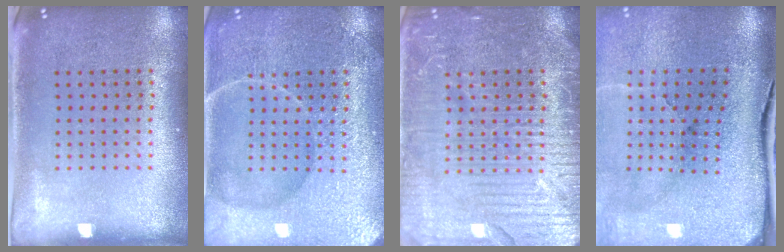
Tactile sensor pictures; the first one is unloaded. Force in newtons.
{"total": 6.6, "press": 6.5, "slide": 0.9}
{"total": 4.9, "press": 4.8, "slide": 0.6}
{"total": 5.3, "press": 4.2, "slide": 3.2}